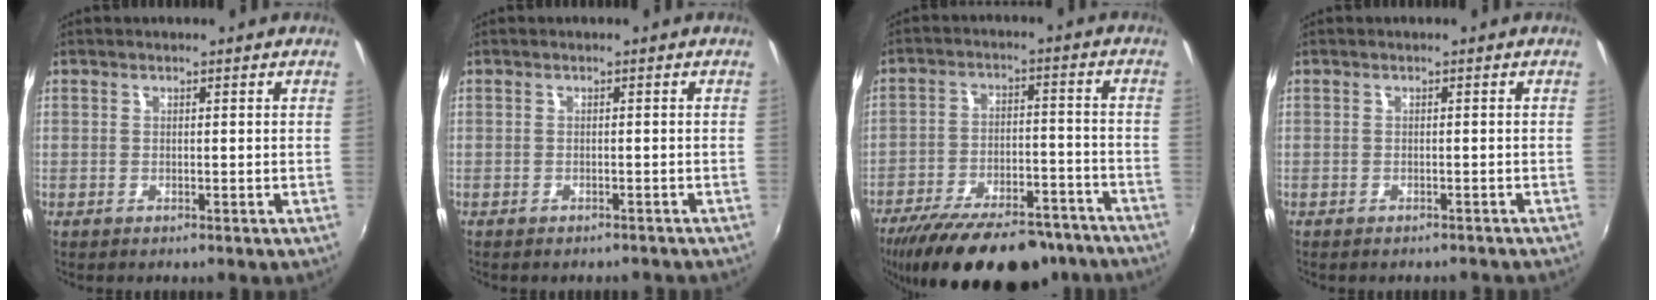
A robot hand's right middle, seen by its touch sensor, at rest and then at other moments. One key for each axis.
{"total": 2.7, "fx": -2.4, "fy": 0.8, "fz": 0.9, "tx": -0.015, "ty": -0.009, "tz": -0.029}
{"total": 24.9, "fx": -20.3, "fy": 8.2, "fz": 11.8, "tx": -0.220, "ty": -0.018, "tz": -0.283}
{"total": 2.4, "fx": -2.2, "fy": 0.7, "fz": 0.8, "tx": -0.014, "ty": -0.009, "tz": -0.026}